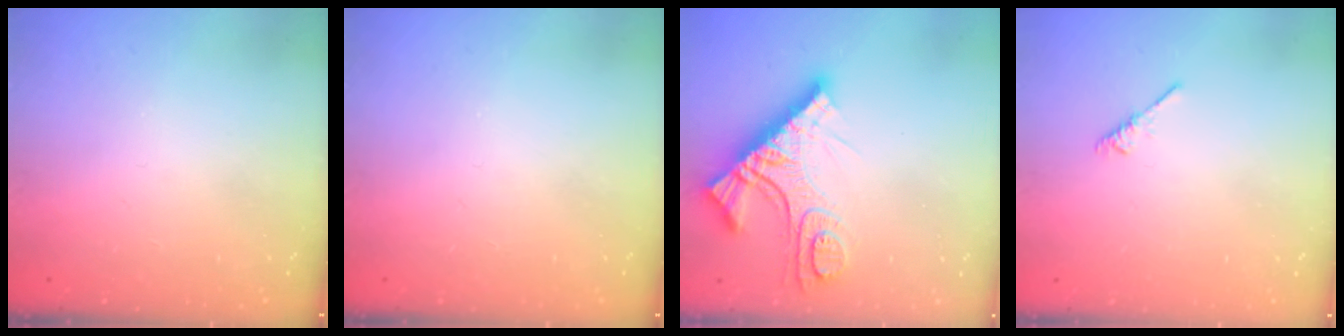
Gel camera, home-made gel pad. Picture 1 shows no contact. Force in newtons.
{"total": 0.0}
{"total": 15.9, "press": 15.8, "slide": 1.7}
{"total": 1.9, "press": 1.8, "slide": 0.5}